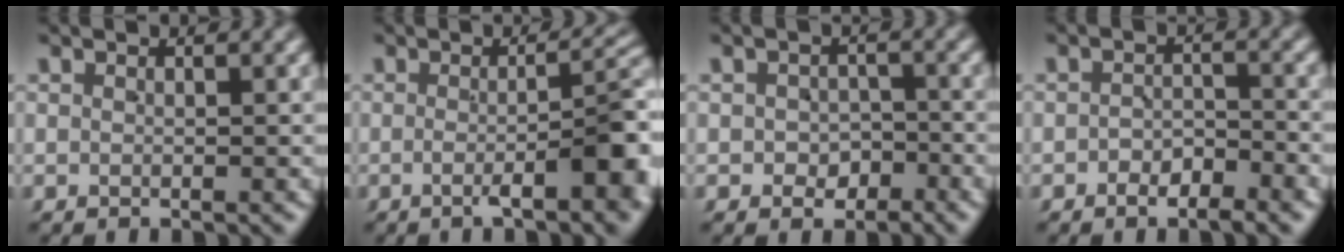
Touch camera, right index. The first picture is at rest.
{"total": 6.9, "force": [-2.2, 1.4, 6.4], "torque": [-0.080, -0.003, -0.033]}
{"total": 2.5, "force": [-1.4, 2.0, 0.4], "torque": [0.014, -0.002, -0.024]}
{"total": 2.5, "force": [-2.0, 1.0, 1.1], "torque": [-0.010, 0.000, -0.038]}